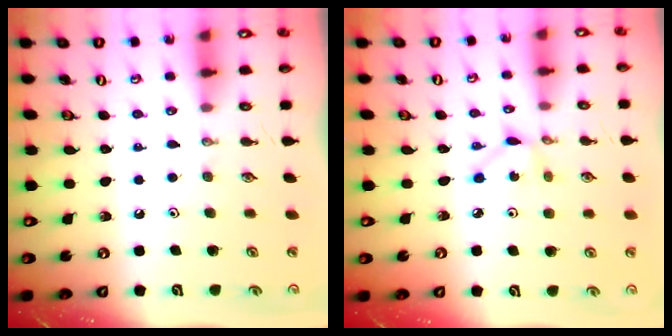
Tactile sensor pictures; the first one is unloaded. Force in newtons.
{"total": 2.4, "press": 2.4, "slide": 0.1}